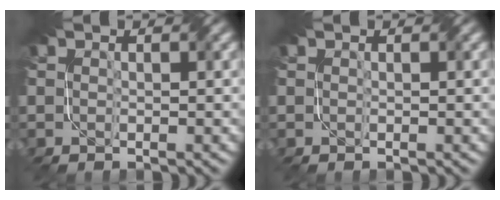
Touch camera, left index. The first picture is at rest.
{"total": 0.0}